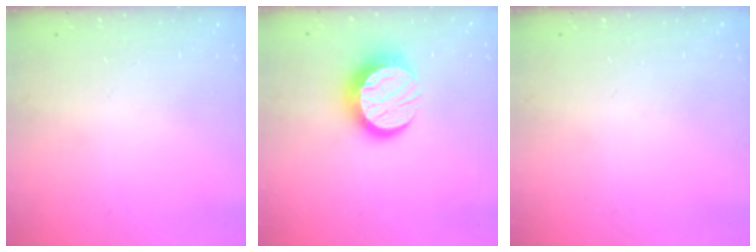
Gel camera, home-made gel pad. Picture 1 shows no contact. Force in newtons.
{"total": 12.8, "press": 12.8, "slide": 1.1}
{"total": 0.0}